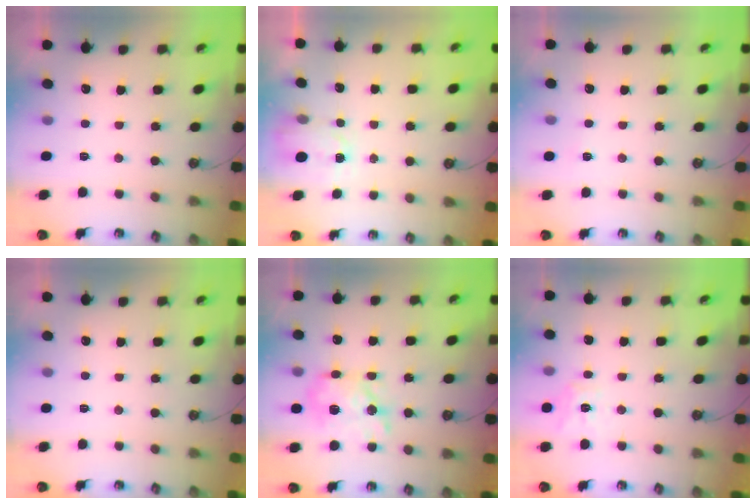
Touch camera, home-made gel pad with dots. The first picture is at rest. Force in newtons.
{"total": 2.6, "press": 2.6, "slide": 0.4}
{"total": 3.5, "press": 3.5, "slide": 0.4}
{"total": 0.0}
{"total": 11.2, "press": 11.2, "slide": 0.4}
{"total": 10.4, "press": 10.4, "slide": 1.0}